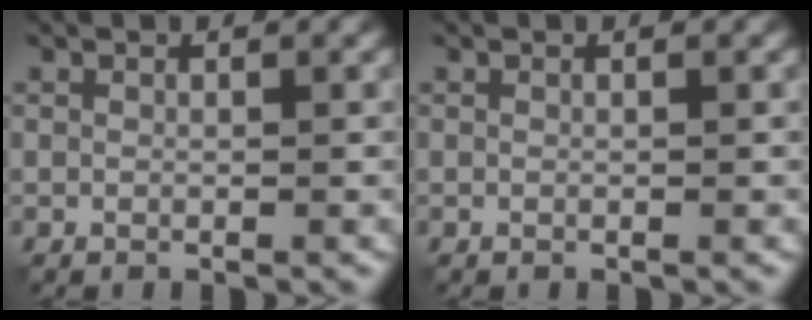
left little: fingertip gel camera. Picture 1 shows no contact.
{"total": 0.0}